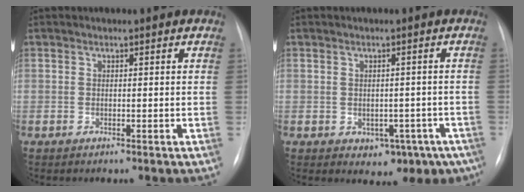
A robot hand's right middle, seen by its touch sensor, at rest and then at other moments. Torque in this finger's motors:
{"motor_torque": [-0.11, -0.08, 0.01, 0.00]}